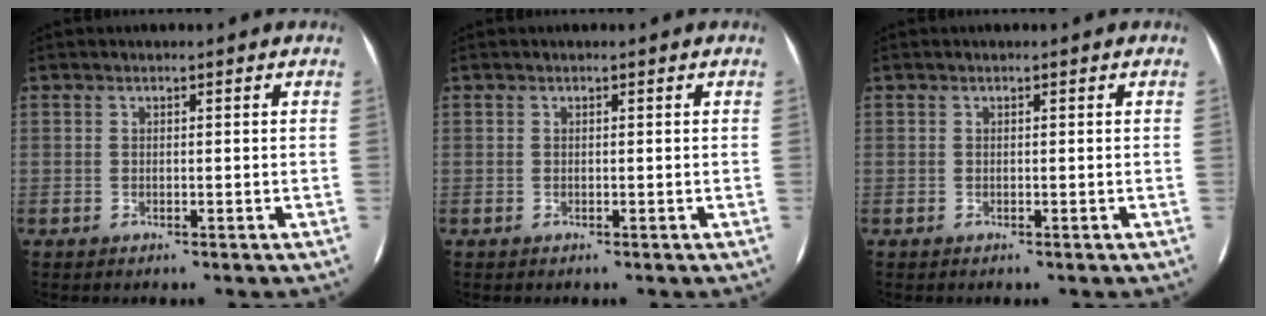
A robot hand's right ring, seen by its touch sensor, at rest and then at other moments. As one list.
[{"total": 0.0}, {"total": 0.0}]